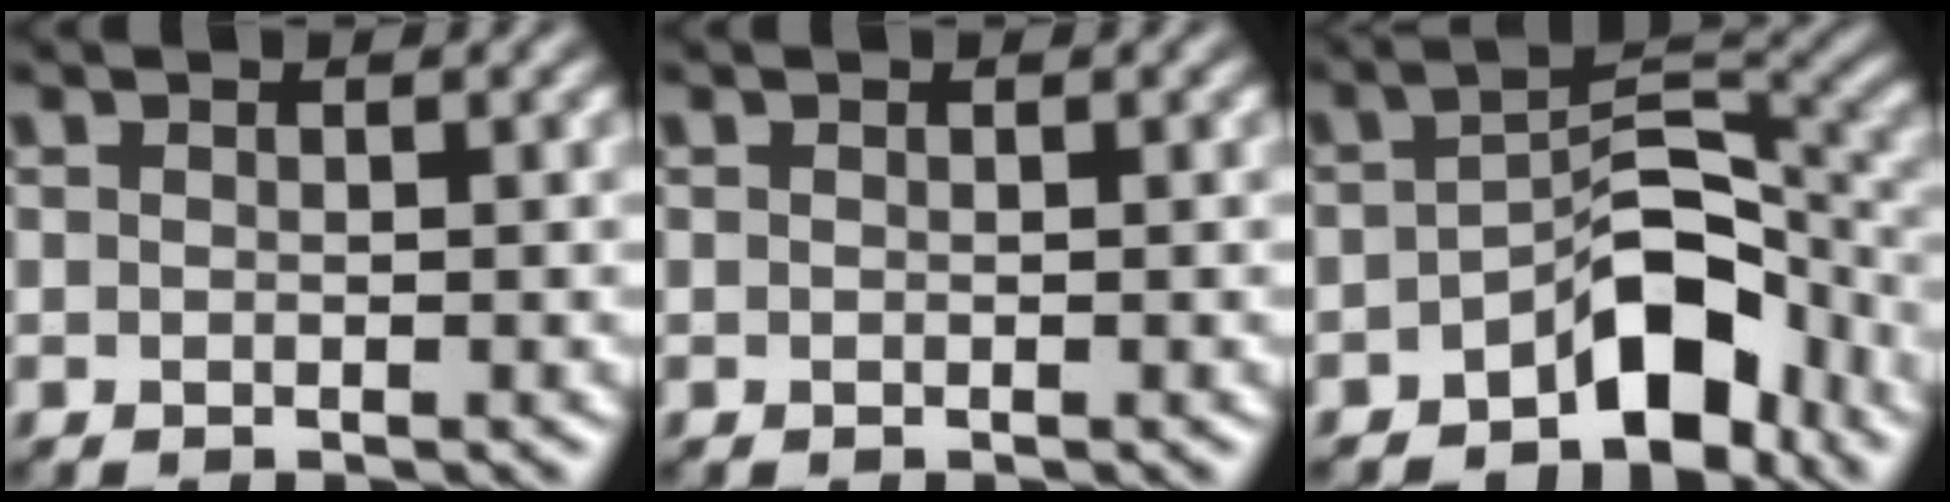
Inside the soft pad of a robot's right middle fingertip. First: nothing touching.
{"total": 0.0}
{"total": 7.1, "force": [-3.9, 3.6, 4.8], "torque": [-0.053, 0.007, -0.072]}